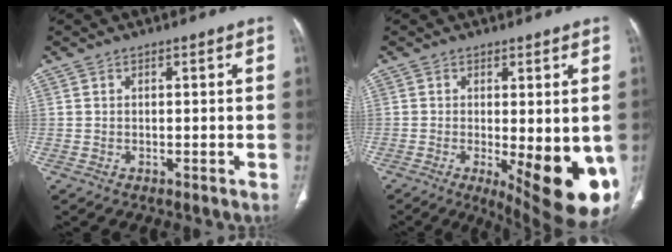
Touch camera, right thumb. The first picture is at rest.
{"total": 15.9, "force": [-3.9, 5.3, 14.4], "torque": [-0.148, -0.021, -0.031]}